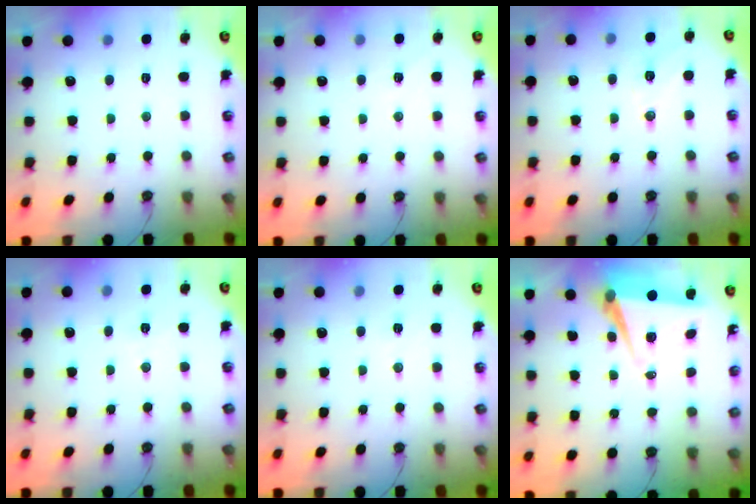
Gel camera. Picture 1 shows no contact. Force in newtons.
{"total": 3.7, "press": 3.0, "slide": 2.2}
{"total": 11.5, "press": 11.0, "slide": 3.3}
{"total": 6.7, "press": 5.0, "slide": 4.4}
{"total": 6.7, "press": 5.1, "slide": 4.3}
{"total": 7.6, "press": 6.3, "slide": 4.3}